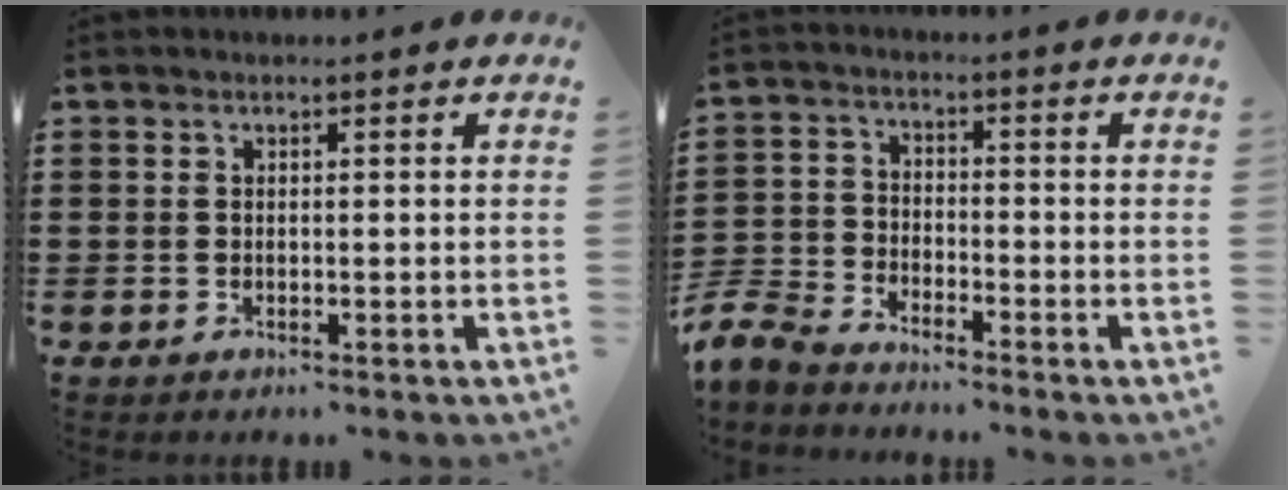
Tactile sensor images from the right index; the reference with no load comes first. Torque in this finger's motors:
{"motor_torque": [-2.14, 0.00, -1.05, -0.21]}